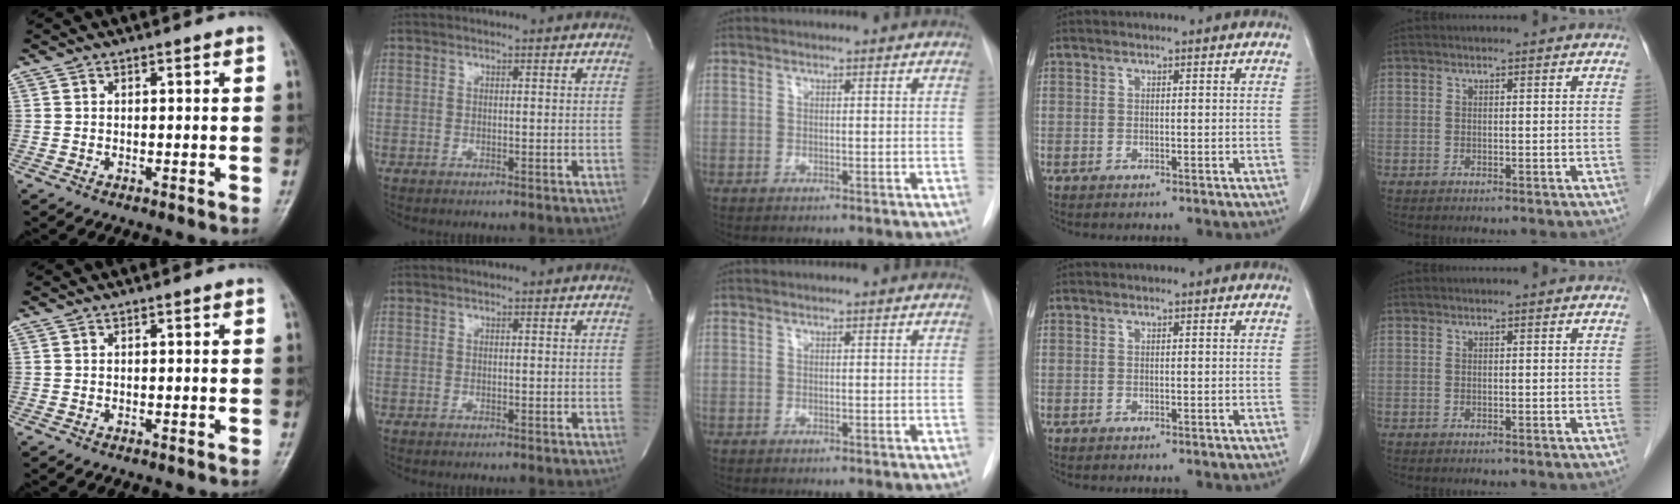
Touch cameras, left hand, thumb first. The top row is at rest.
{}